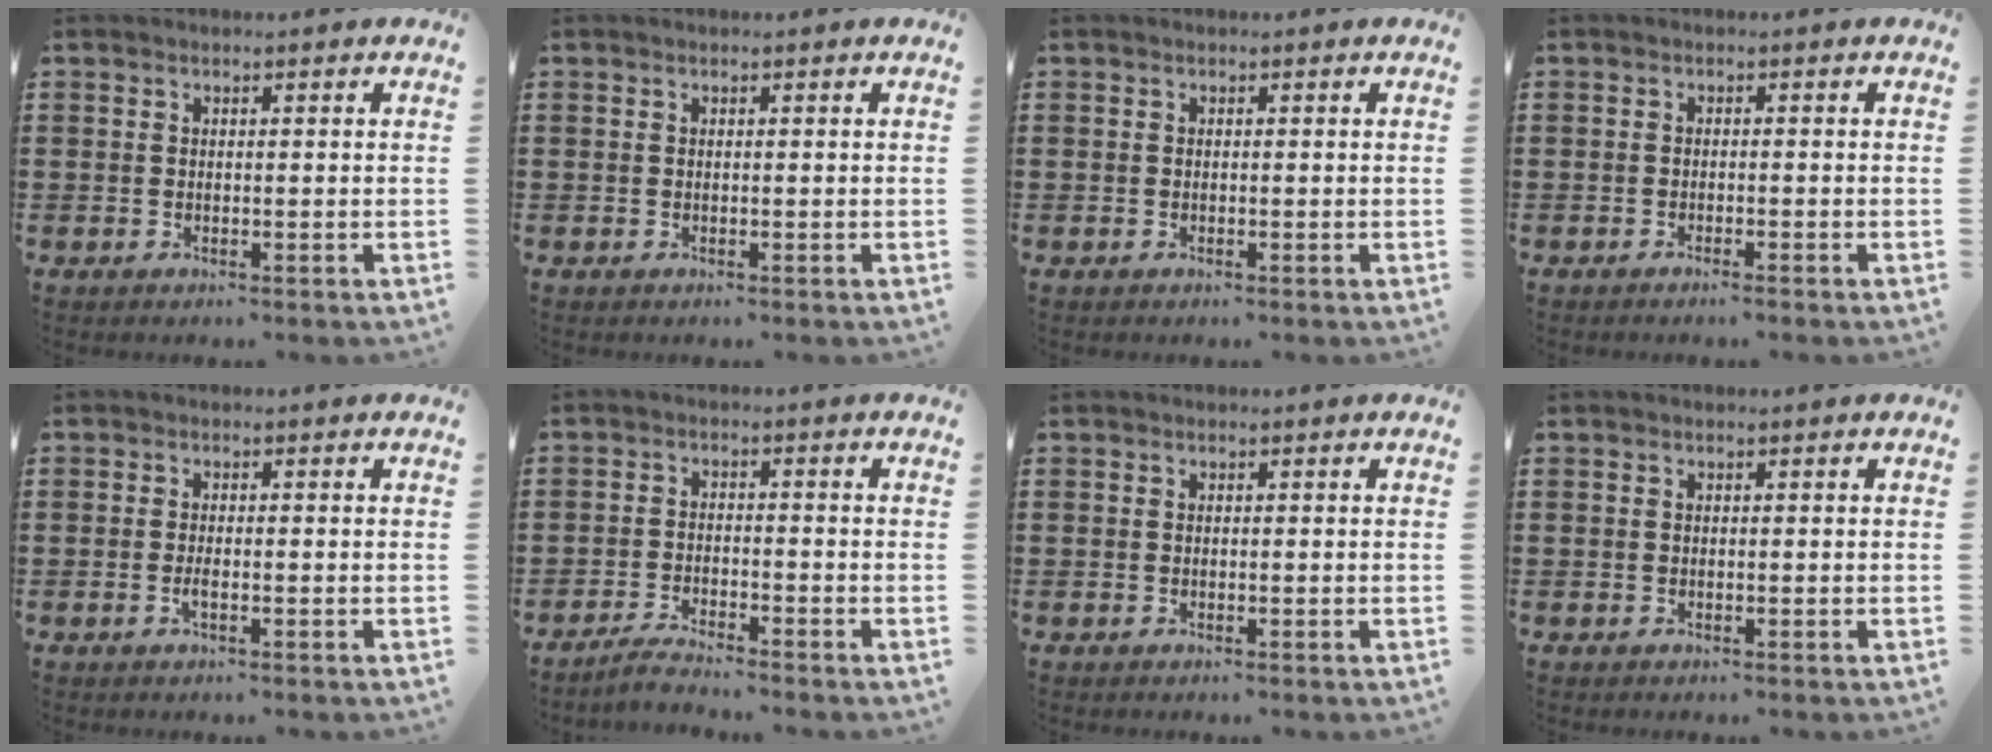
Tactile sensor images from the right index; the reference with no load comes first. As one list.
[{"total": 0.0}, {"total": 0.0}, {"total": 0.9, "force": [-0.8, -0.1, 0.3], "torque": [-0.006, -0.002, -0.015]}, {"total": 1.5, "force": [-0.6, 0.1, 1.4], "torque": [-0.034, -0.008, -0.011]}, {"total": 2.6, "force": [-2.5, -0.1, 0.5], "torque": [-0.011, 0.004, -0.051]}, {"total": 0.0}, {"total": 0.0}]